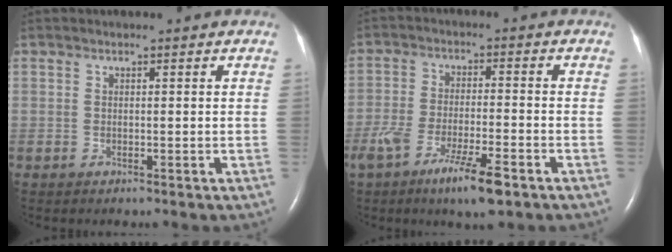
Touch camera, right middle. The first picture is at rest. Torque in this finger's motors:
{"motor_torque": [0.82, -0.73, 0.21, 0.11]}